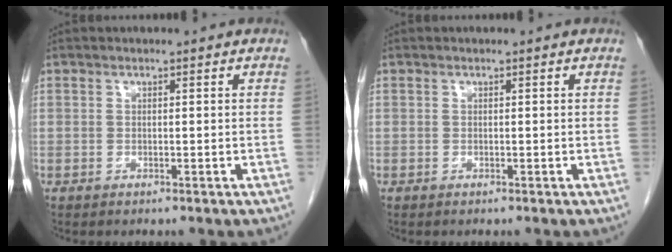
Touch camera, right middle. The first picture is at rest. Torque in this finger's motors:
{"motor_torque": [0.28, -0.03, 0.09, 0.01]}